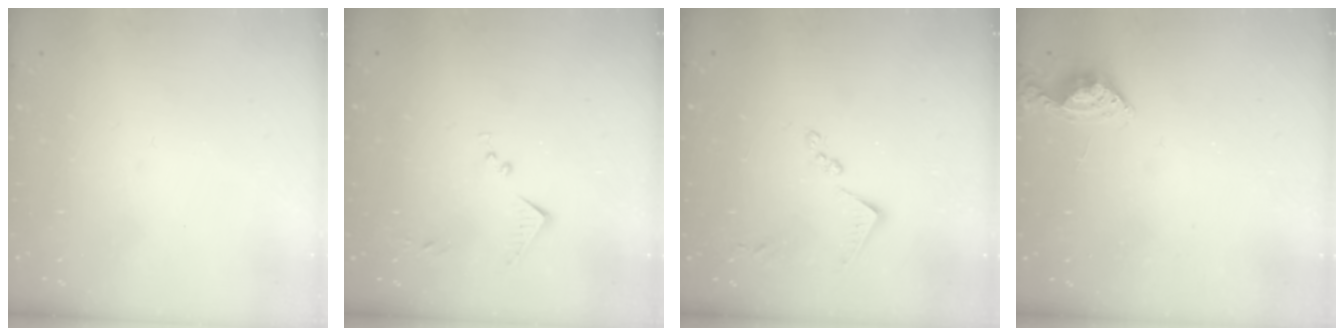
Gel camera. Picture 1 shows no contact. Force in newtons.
{"total": 6.9, "press": 6.8, "slide": 0.6}
{"total": 9.0, "press": 9.0, "slide": 0.4}
{"total": 5.6, "press": 5.6, "slide": 0.7}